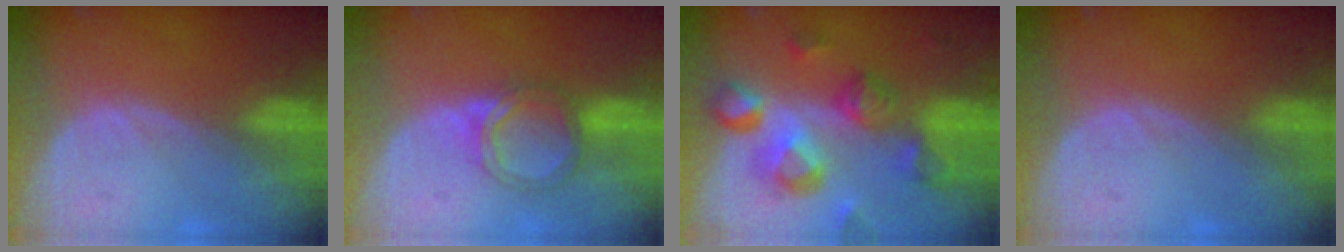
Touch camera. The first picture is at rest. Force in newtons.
{"total": 5.3, "press": 5.0, "slide": 1.9}
{"total": 10.7, "press": 9.6, "slide": 4.7}
{"total": 0.0}